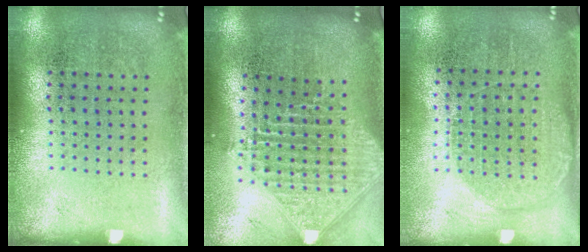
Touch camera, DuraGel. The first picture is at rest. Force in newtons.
{"total": 2.3, "press": 1.8, "slide": 1.5}
{"total": 1.4, "press": 1.2, "slide": 0.6}